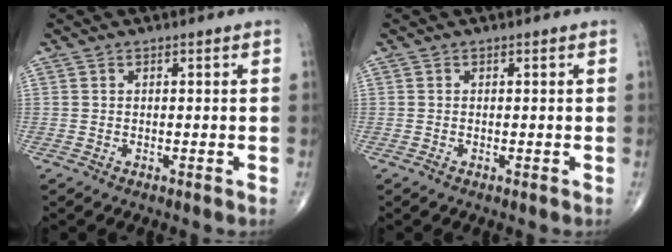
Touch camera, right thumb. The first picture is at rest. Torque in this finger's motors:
{"motor_torque": [1.31, 2.02, -0.04, -0.07, 0.04]}